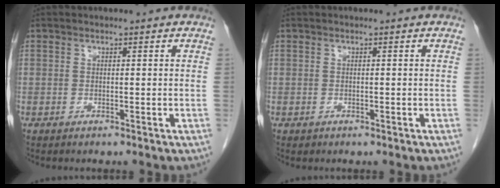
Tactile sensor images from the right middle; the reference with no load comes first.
{"total": 0.0}